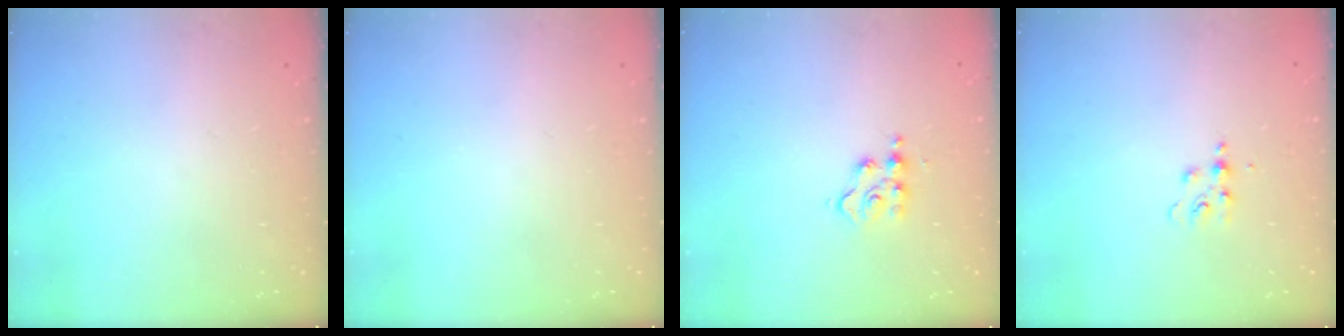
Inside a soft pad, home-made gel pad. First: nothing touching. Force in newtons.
{"total": 0.0}
{"total": 4.6, "press": 4.6, "slide": 0.2}
{"total": 5.1, "press": 5.1, "slide": 0.6}